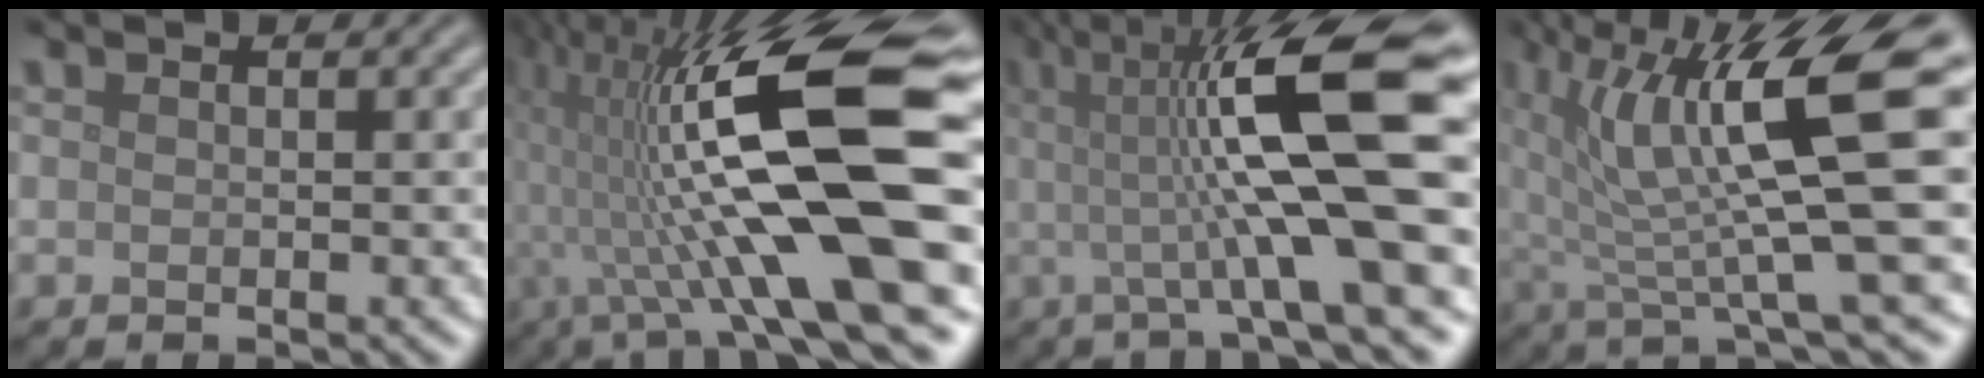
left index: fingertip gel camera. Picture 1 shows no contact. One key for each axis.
{"total": 17.2, "fx": 0.3, "fy": 4.8, "fz": 16.5, "tx": -0.283, "ty": 0.021, "tz": -0.001}
{"total": 14.5, "fx": 1.4, "fy": 3.3, "fz": 14.1, "tx": -0.204, "ty": 0.020, "tz": 0.013}
{"total": 12.5, "fx": 3.4, "fy": 2.5, "fz": 11.7, "tx": -0.194, "ty": 0.008, "tz": 0.062}